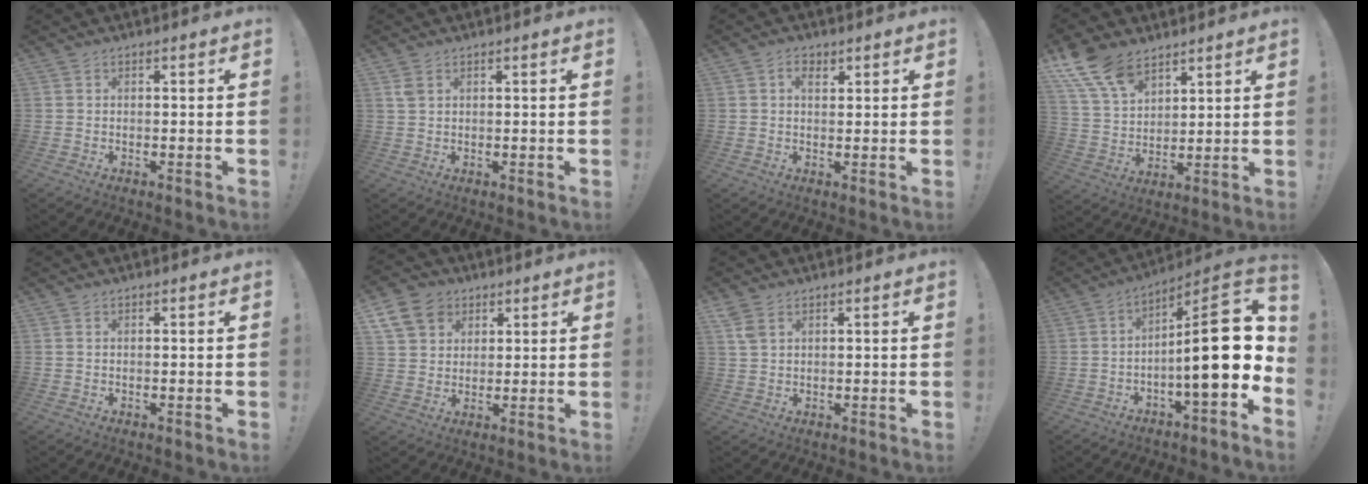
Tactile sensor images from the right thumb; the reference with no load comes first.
{"total": 2.1, "force": [1.2, 1.2, 1.2], "torque": [-0.016, -0.002, 0.021]}
{"total": 2.9, "force": [1.3, 1.7, 1.9], "torque": [-0.017, -0.004, 0.019]}
{"total": 13.0, "force": [8.9, 7.2, 6.1], "torque": [-0.124, -0.046, 0.173]}
{"total": 0.0}
{"total": 11.0, "force": [5.3, 8.6, 4.3], "torque": [-0.069, -0.021, 0.109]}
{"total": 3.7, "force": [2.3, 2.1, 2.1], "torque": [-0.044, -0.005, 0.045]}
{"total": 20.6, "force": [-0.8, 5.7, 19.8], "torque": [-0.288, 0.006, -0.011]}